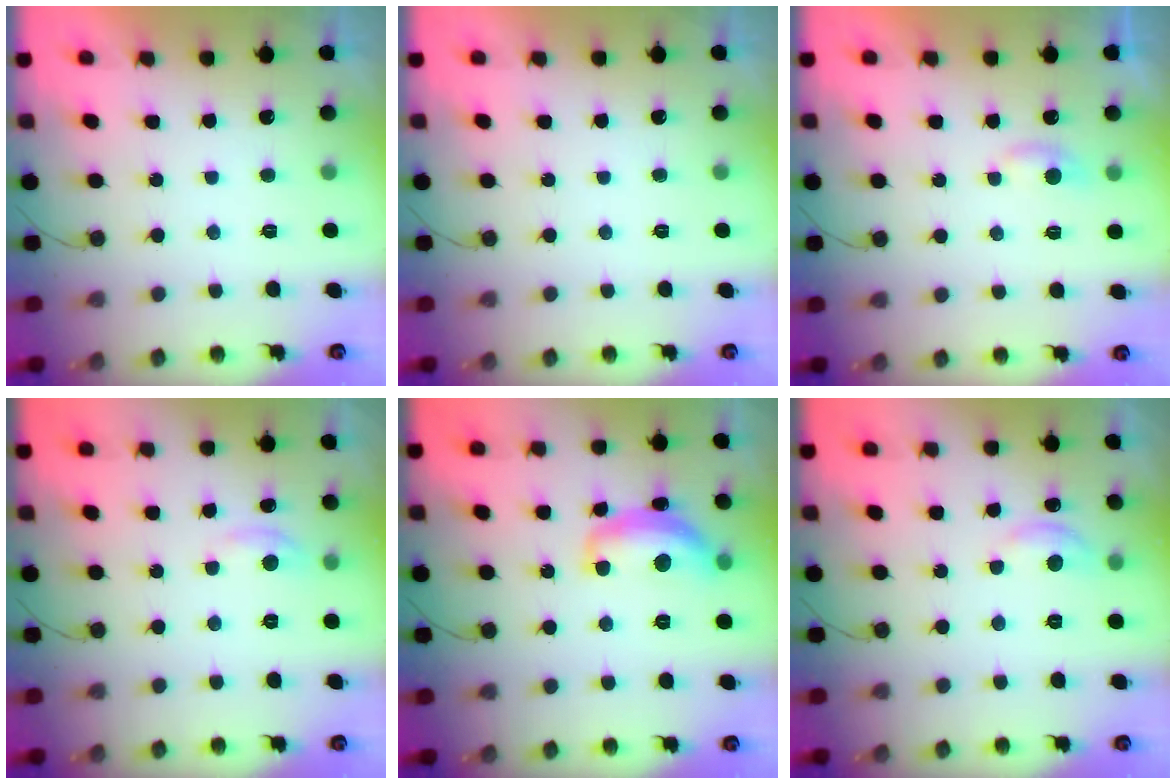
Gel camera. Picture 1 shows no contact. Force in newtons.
{"total": 0.0}
{"total": 4.5, "press": 4.5, "slide": 0.6}
{"total": 3.3, "press": 3.3, "slide": 0.5}
{"total": 13.5, "press": 13.5, "slide": 0.9}
{"total": 5.9, "press": 5.9, "slide": 0.8}